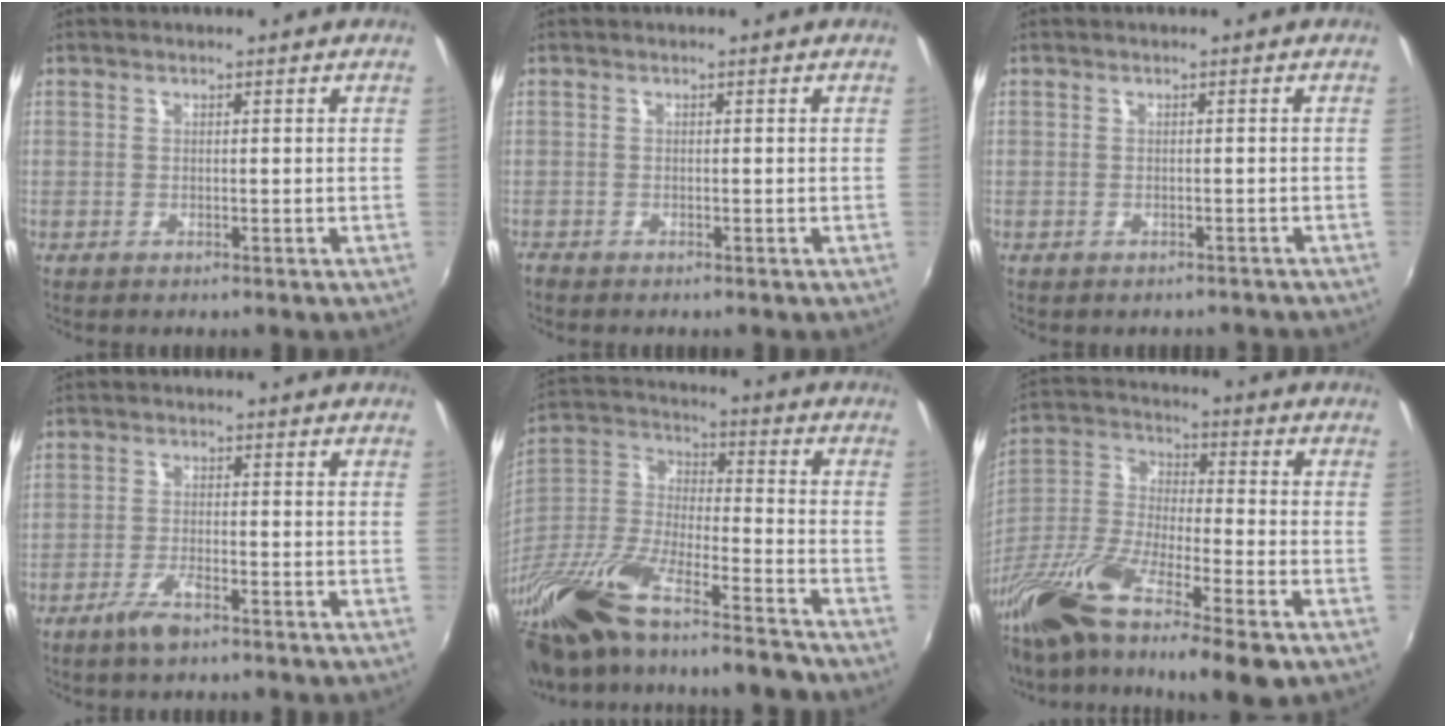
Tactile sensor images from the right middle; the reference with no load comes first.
{"total": 0.9, "force": [-0.8, 0.3, 0.1], "torque": [-0.006, -0.004, -0.019]}
{"total": 2.8, "force": [-2.4, 1.1, 0.7], "torque": [-0.010, -0.008, -0.027]}
{"total": 4.4, "force": [-3.1, 1.0, 3.0], "torque": [-0.073, -0.006, -0.058]}
{"total": 26.1, "force": [-20.0, 5.1, 16.0], "torque": [-0.311, -0.051, -0.352]}
{"total": 22.3, "force": [-14.8, 4.0, 16.2], "torque": [-0.308, -0.046, -0.273]}